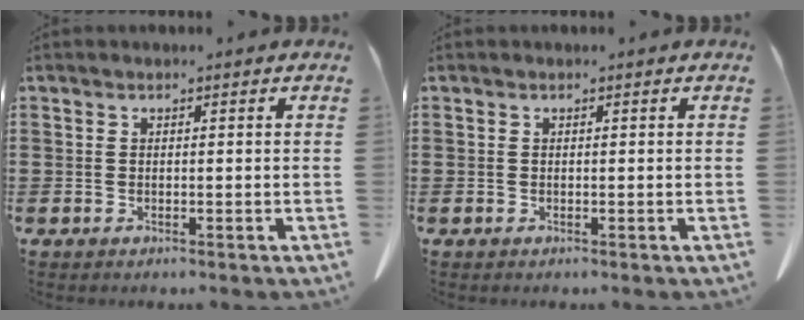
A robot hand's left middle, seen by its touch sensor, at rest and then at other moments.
{"total": 0.0}